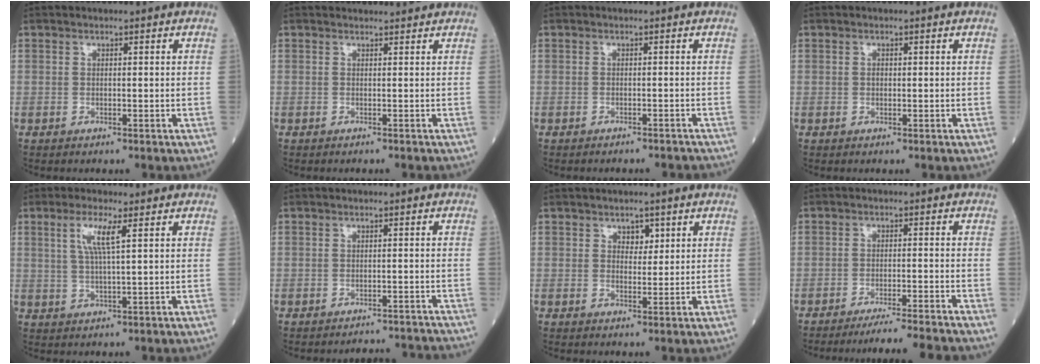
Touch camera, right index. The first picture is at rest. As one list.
[{"total": 1.8, "force": [1.5, 0.6, 0.9], "torque": [-0.031, 0.013, 0.012]}, {"total": 3.7, "force": [-3.7, 0.6, 0.4], "torque": [-0.006, -0.009, -0.041]}, {"total": 0.5, "force": [0.0, 0.4, 0.3], "torque": [-0.008, 0.002, -0.001]}, {"total": 4.8, "force": [1.8, 0.0, 4.4], "torque": [-0.092, 0.002, 0.038]}, {"total": 7.7, "force": [-7.7, 0.3, 0.4], "torque": [0.005, 0.006, -0.083]}, {"total": 2.2, "force": [1.2, 1.4, 1.2], "torque": [-0.010, 0.000, 0.018]}, {"total": 9.0, "force": [-8.5, -1.9, 2.4], "torque": [-0.014, -0.013, -0.128]}]